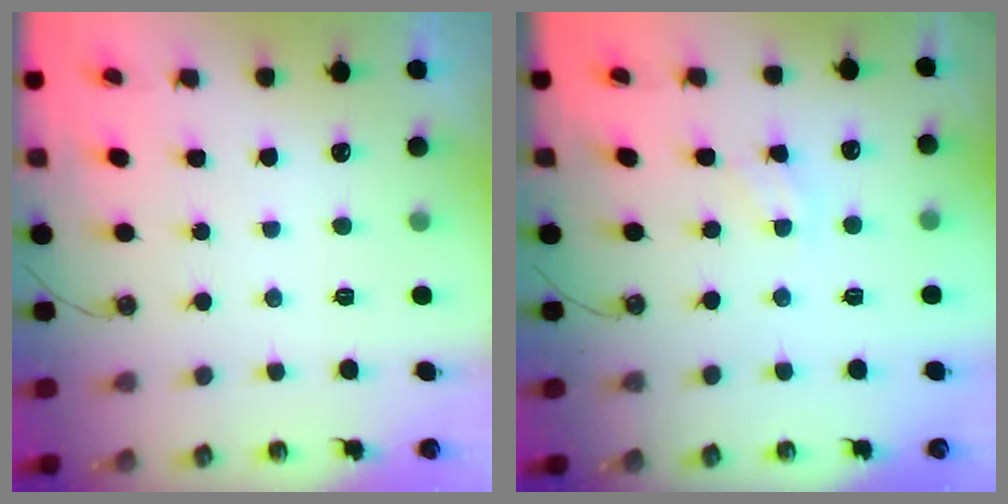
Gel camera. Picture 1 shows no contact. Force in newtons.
{"total": 2.4, "press": 2.3, "slide": 0.4}